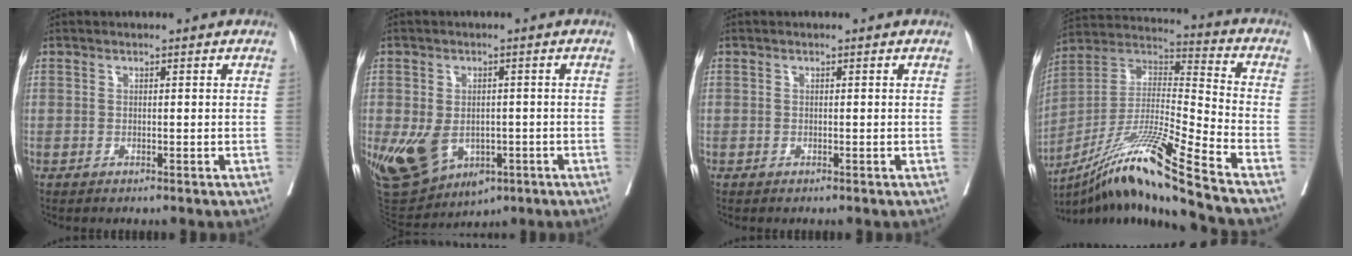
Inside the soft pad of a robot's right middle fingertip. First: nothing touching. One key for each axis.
{"total": 11.8, "fx": -3.9, "fy": 8.5, "fz": 7.3, "tx": -0.140, "ty": -0.001, "tz": -0.041}
{"total": 0.0}
{"total": 19.0, "fx": -13.1, "fy": -1.4, "fz": 13.7, "tx": -0.273, "ty": -0.018, "tz": -0.239}